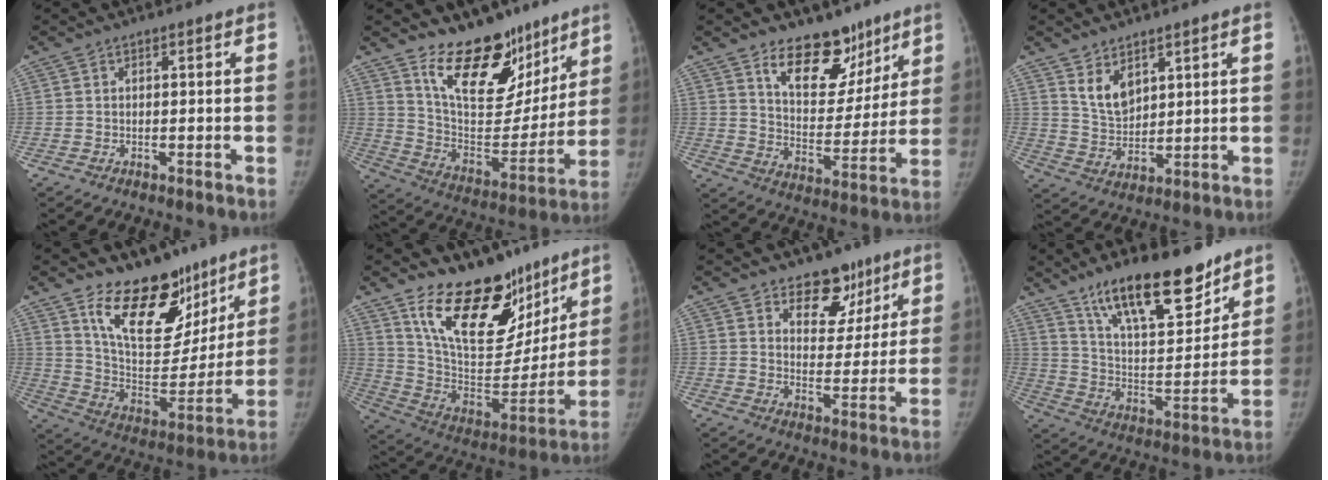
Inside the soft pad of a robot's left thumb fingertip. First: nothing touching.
{"total": 20.6, "force": [14.4, 10.3, 10.5], "torque": [-0.091, -0.102, 0.238]}
{"total": 14.7, "force": [10.0, 8.2, 7.1], "torque": [-0.053, -0.068, 0.169]}
{"total": 6.4, "force": [3.9, 3.6, 3.5], "torque": [-0.044, -0.036, 0.084]}
{"total": 21.5, "force": [14.2, 11.4, 11.5], "torque": [-0.112, -0.092, 0.235]}
{"total": 25.8, "force": [17.3, 12.9, 14.0], "torque": [-0.165, -0.090, 0.292]}
{"total": 9.6, "force": [6.5, 6.1, 3.7], "torque": [-0.008, -0.037, 0.099]}
{"total": 21.2, "force": [14.9, 7.5, 13.1], "torque": [-0.168, -0.081, 0.253]}